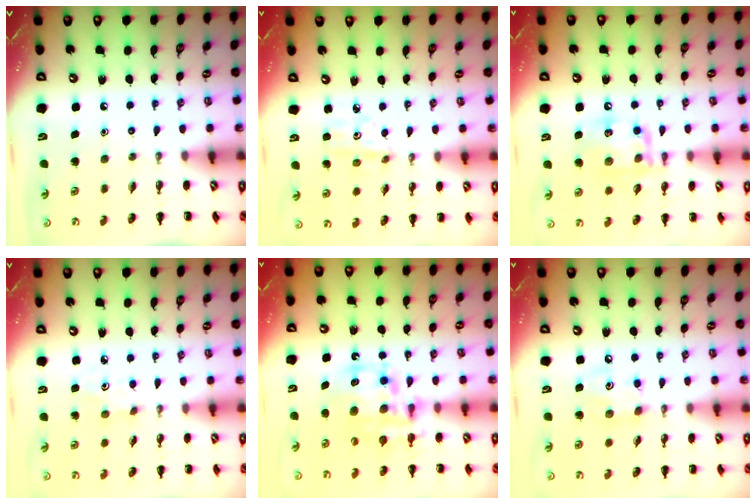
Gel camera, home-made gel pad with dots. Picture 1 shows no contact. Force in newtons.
{"total": 4.4, "press": 4.2, "slide": 1.6}
{"total": 13.8, "press": 13.7, "slide": 1.6}
{"total": 2.6, "press": 2.5, "slide": 0.7}
{"total": 13.3, "press": 12.9, "slide": 3.4}
{"total": 4.6, "press": 4.6, "slide": 0.5}